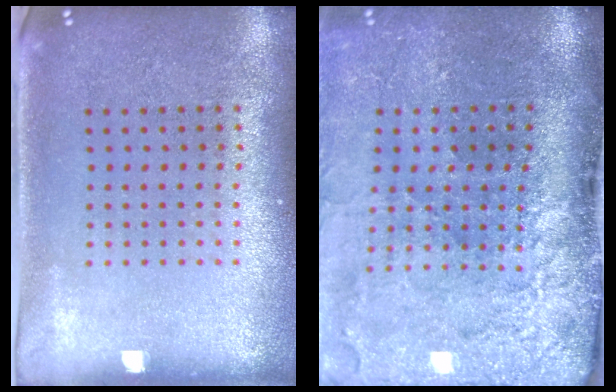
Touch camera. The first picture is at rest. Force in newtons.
{"total": 4.7, "press": 3.6, "slide": 3.0}